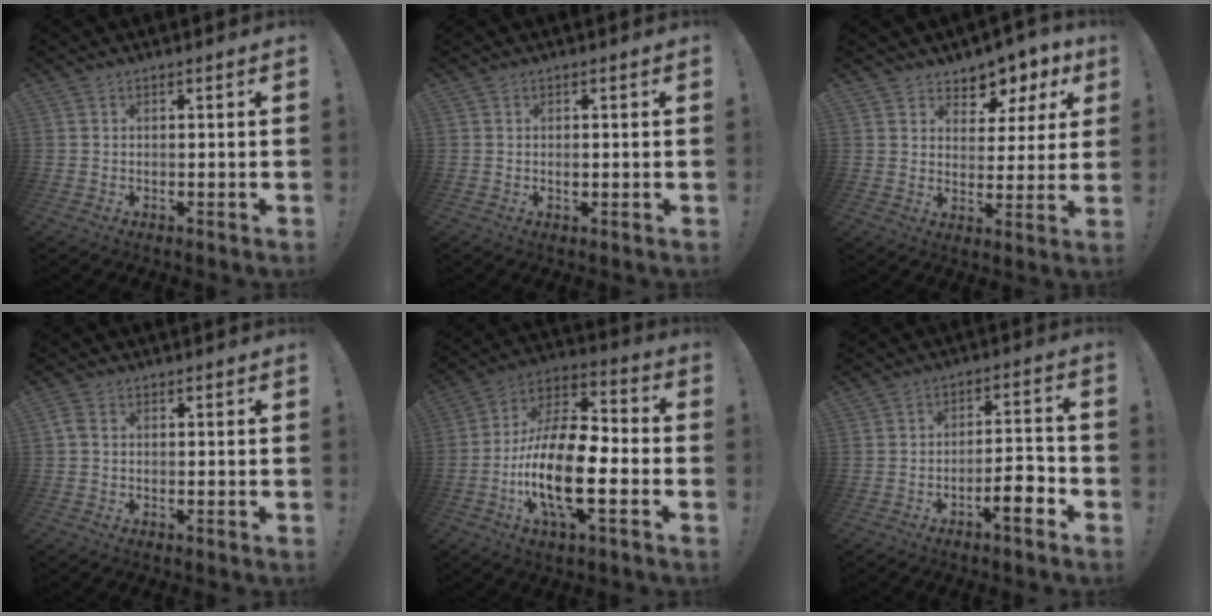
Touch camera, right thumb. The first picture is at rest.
{"total": 0.8, "force": [-0.2, 0.6, 0.6], "torque": [-0.006, 0.001, -0.004]}
{"total": 6.2, "force": [4.4, 4.2, 1.3], "torque": [-0.003, -0.047, 0.082]}
{"total": 2.1, "force": [0.2, 1.5, 1.4], "torque": [-0.032, 0.008, 0.006]}
{"total": 20.7, "force": [-5.7, 8.1, 18.2], "torque": [-0.354, 0.021, -0.096]}
{"total": 8.2, "force": [-4.6, 2.1, 6.5], "torque": [-0.081, 0.015, -0.080]}